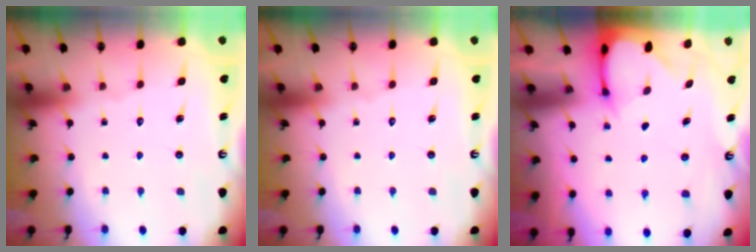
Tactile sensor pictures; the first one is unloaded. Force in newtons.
{"total": 0.0}
{"total": 2.4, "press": 2.4, "slide": 0.3}